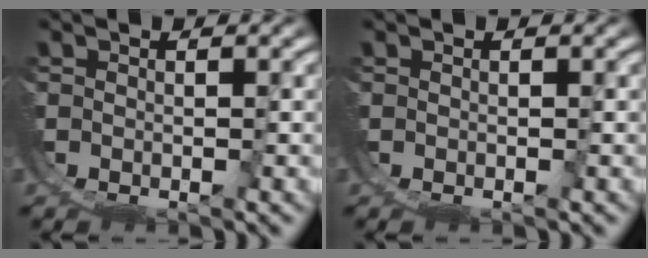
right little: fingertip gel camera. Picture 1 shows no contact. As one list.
[{"total": 0.0}]